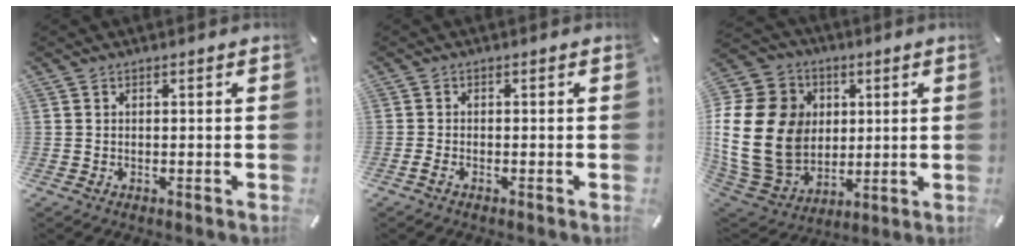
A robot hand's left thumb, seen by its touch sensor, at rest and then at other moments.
{"total": 1.2, "force": [-0.8, 0.4, 0.8], "torque": [-0.016, 0.001, -0.015]}
{"total": 24.1, "force": [0.5, 20.0, 13.4], "torque": [-0.274, 0.002, 0.023]}